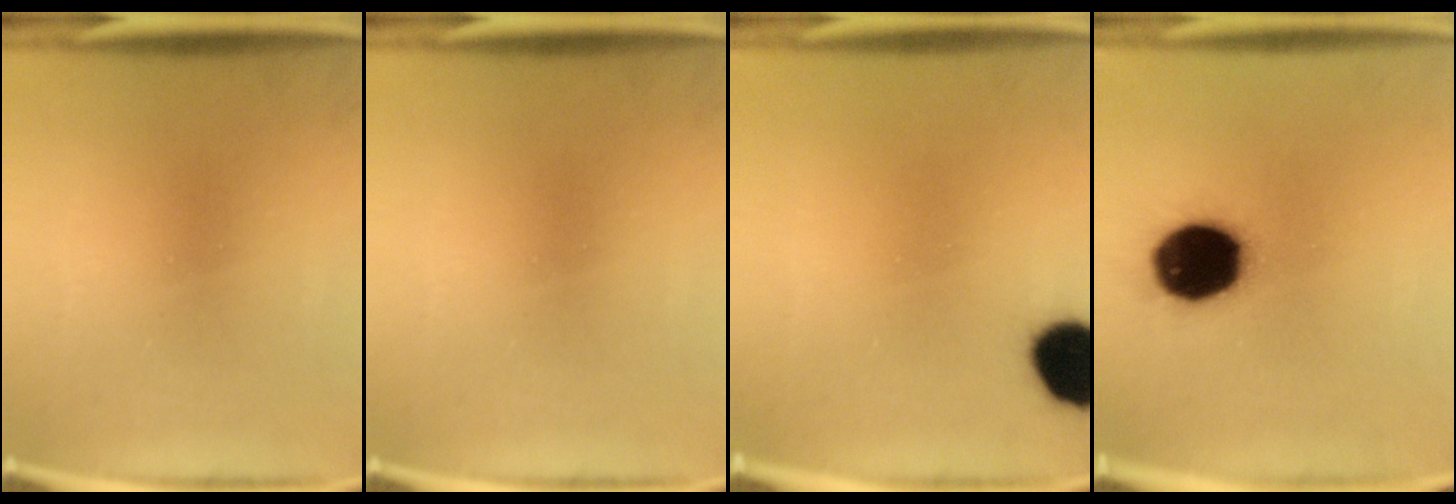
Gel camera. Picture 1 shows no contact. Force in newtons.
{"total": 0.0}
{"total": 11.0}
{"total": 19.3}